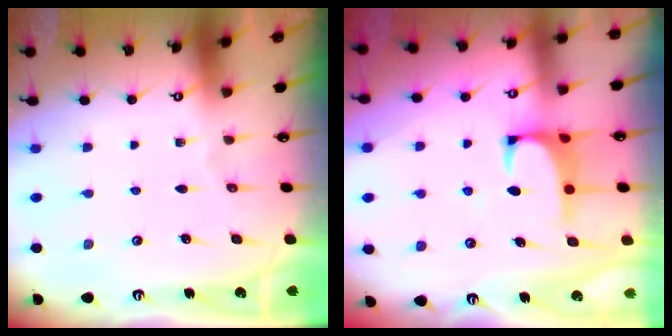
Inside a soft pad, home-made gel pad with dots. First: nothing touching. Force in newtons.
{"total": 1.5, "press": 1.4, "slide": 0.6}